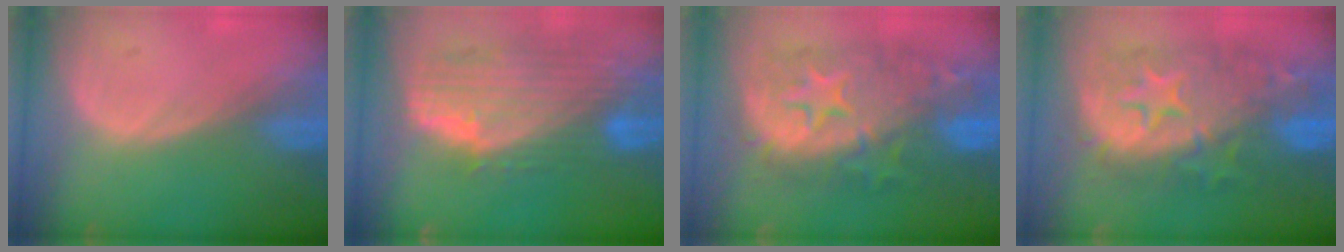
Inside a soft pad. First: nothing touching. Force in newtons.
{"total": 11.0, "press": 9.4, "slide": 5.6}
{"total": 12.5, "press": 12.5, "slide": 1.1}
{"total": 12.5, "press": 12.5, "slide": 1.1}